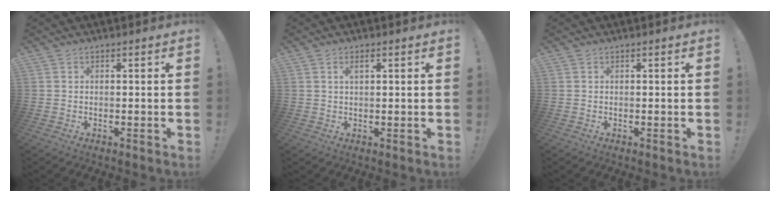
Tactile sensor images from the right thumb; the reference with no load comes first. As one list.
[{"total": 1.9, "force": [0.8, 0.6, 1.6], "torque": [-0.018, -0.003, 0.011]}, {"total": 0.0}]